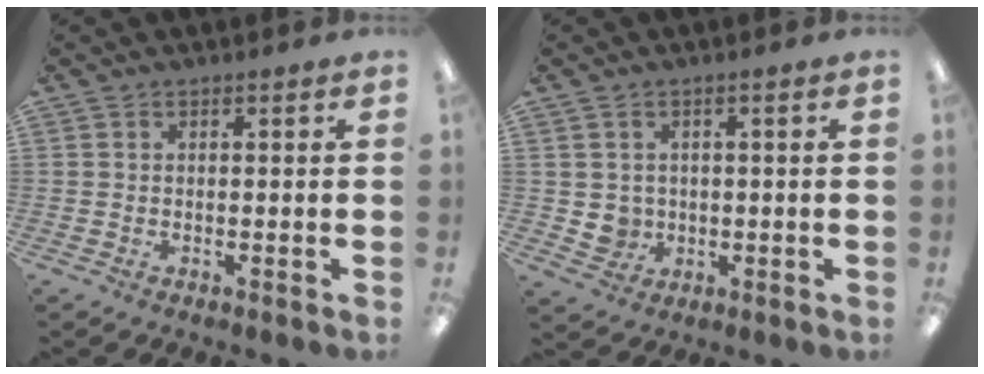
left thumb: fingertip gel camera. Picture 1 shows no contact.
{"total": 3.7, "force": [0.4, 3.6, 0.8], "torque": [-0.012, 0.004, 0.010]}